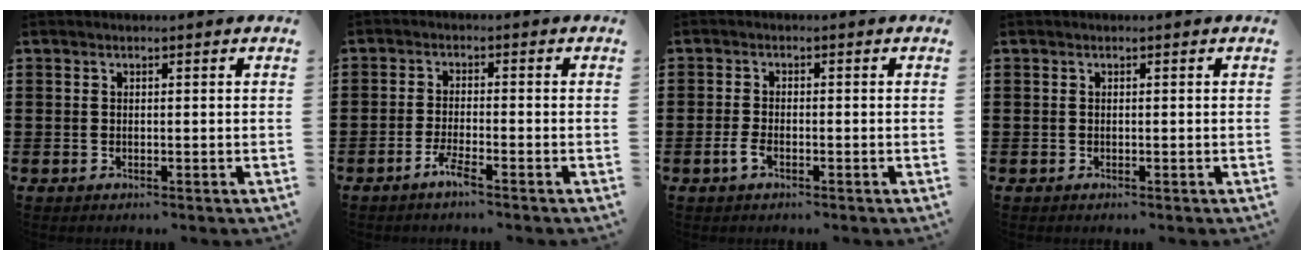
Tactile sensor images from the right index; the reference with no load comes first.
{"total": 2.9, "force": [-2.1, 0.2, 2.0], "torque": [-0.049, -0.002, -0.043]}
{"total": 2.1, "force": [-1.1, 0.9, 1.6], "torque": [-0.045, -0.004, -0.024]}
{"total": 0.0}